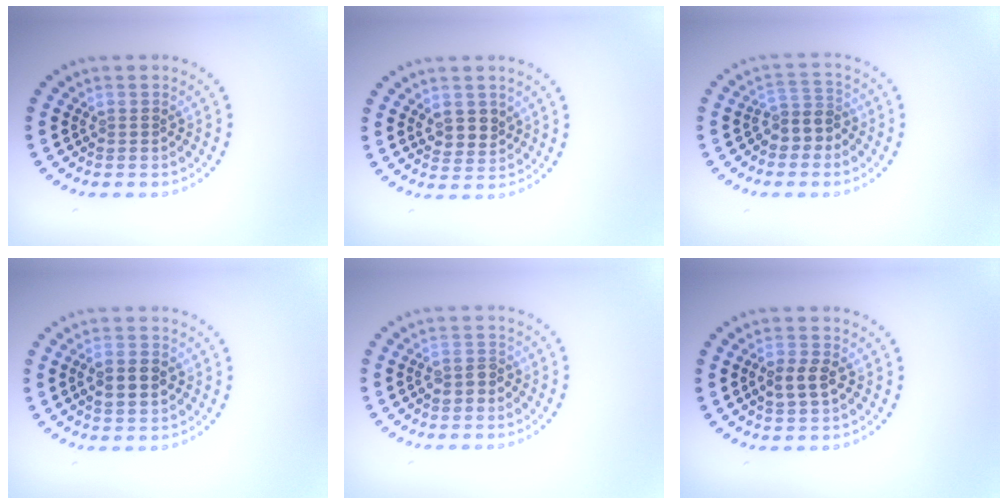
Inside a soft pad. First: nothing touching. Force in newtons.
{"total": 2.3, "press": 2.2, "slide": 0.8}
{"total": 2.7, "press": 2.2, "slide": 1.5}
{"total": 2.8, "press": 2.8, "slide": 0.2}
{"total": 1.7, "press": 1.5, "slide": 0.7}
{"total": 2.4, "press": 2.4, "slide": 0.3}